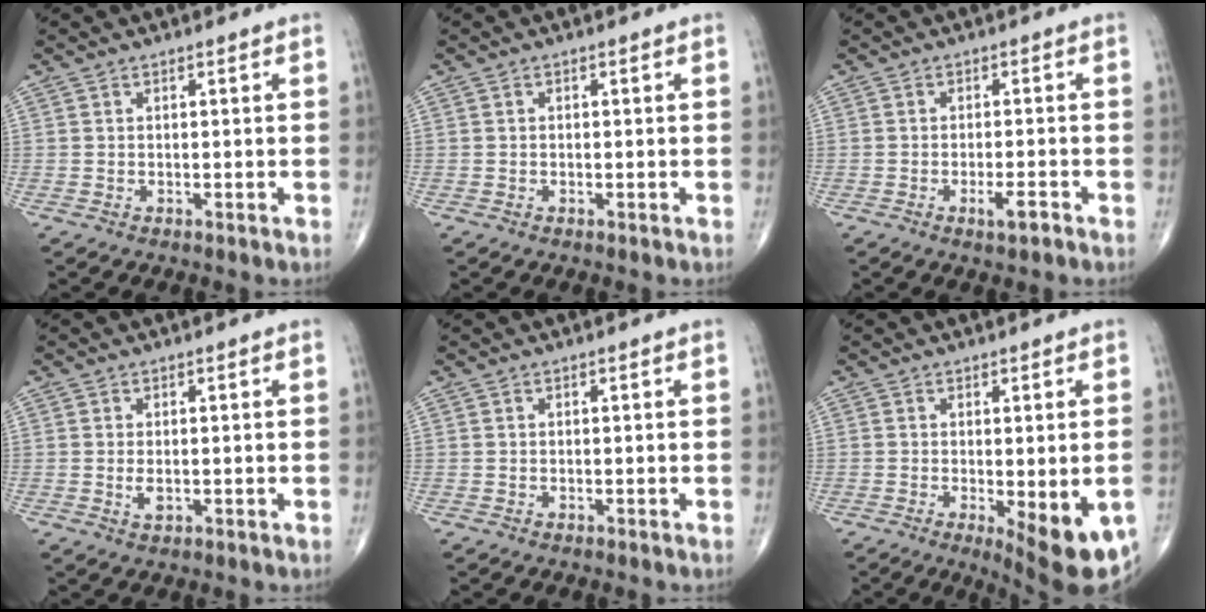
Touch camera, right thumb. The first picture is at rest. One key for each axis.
{"total": 0.0}
{"total": 3.1, "fx": -1.7, "fy": 0.7, "fz": 2.5, "tx": -0.043, "ty": 0.003, "tz": -0.030}
{"total": 2.0, "fx": -0.1, "fy": 1.0, "fz": 1.7, "tx": -0.035, "ty": -0.006, "tz": -0.001}
{"total": 0.0}
{"total": 12.3, "fx": -4.3, "fy": 3.9, "fz": 10.8, "tx": -0.116, "ty": -0.016, "tz": -0.050}